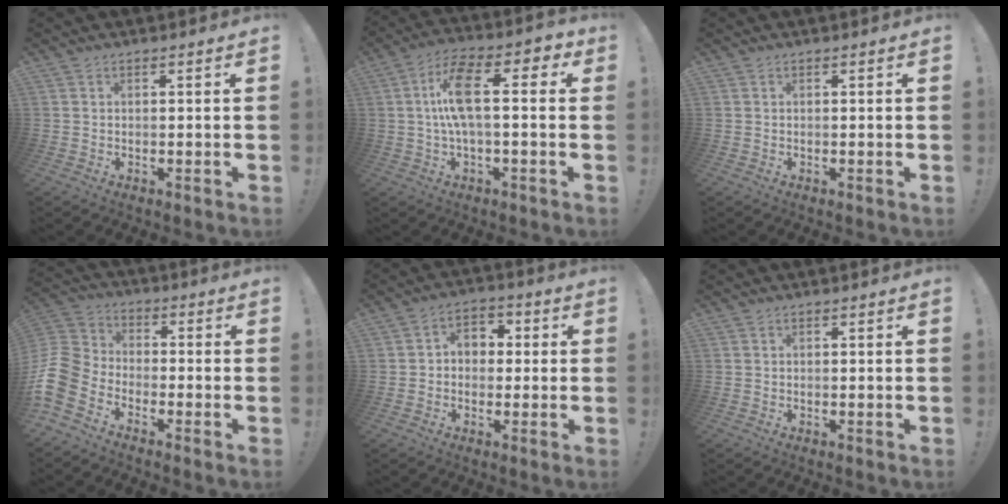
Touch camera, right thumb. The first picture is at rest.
{"total": 13.8, "force": [2.2, 5.5, 12.5], "torque": [-0.224, 0.012, 0.031]}
{"total": 0.0}
{"total": 12.1, "force": [-7.4, 7.6, 5.9], "torque": [-0.131, 0.040, -0.134]}
{"total": 5.8, "force": [-0.2, 5.1, 2.9], "torque": [-0.040, 0.018, -0.002]}
{"total": 0.0}